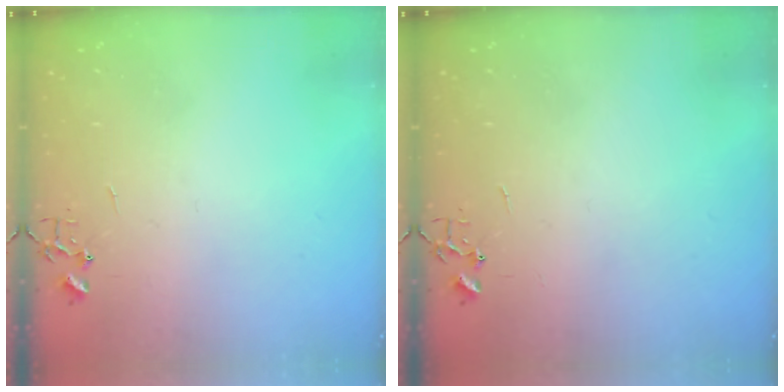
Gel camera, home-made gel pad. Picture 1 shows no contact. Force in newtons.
{"total": 0.0}